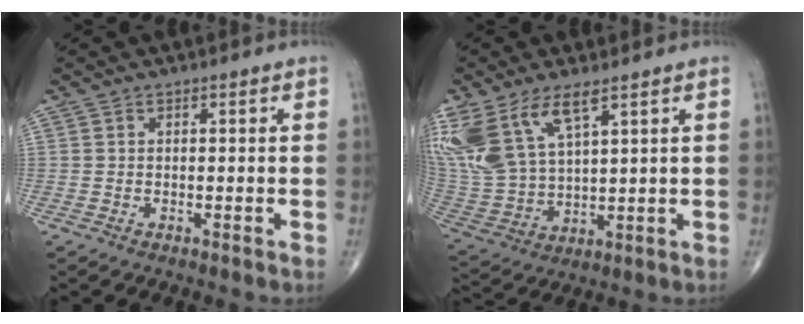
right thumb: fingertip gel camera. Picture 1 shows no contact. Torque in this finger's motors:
{"motor_torque": [0.32, 0.57, 1.63, 1.14, 0.21]}